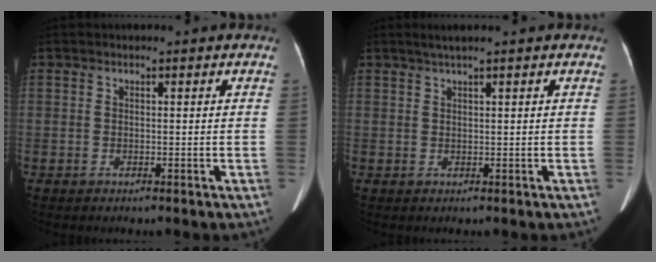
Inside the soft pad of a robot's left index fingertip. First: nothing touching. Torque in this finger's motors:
{"motor_torque": [0.10, 0.06, -0.10, 0.07]}